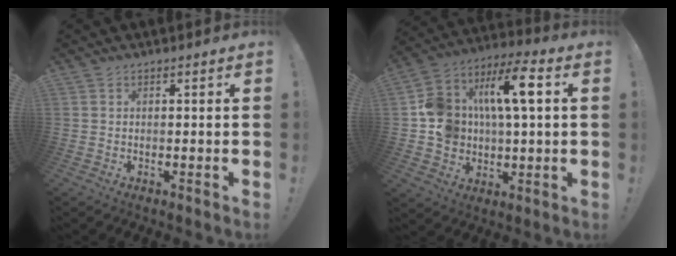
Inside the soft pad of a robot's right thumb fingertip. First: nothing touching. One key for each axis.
{"total": 14.4, "fx": 2.7, "fy": 10.2, "fz": 9.7, "tx": -0.161, "ty": 0.009, "tz": 0.052}